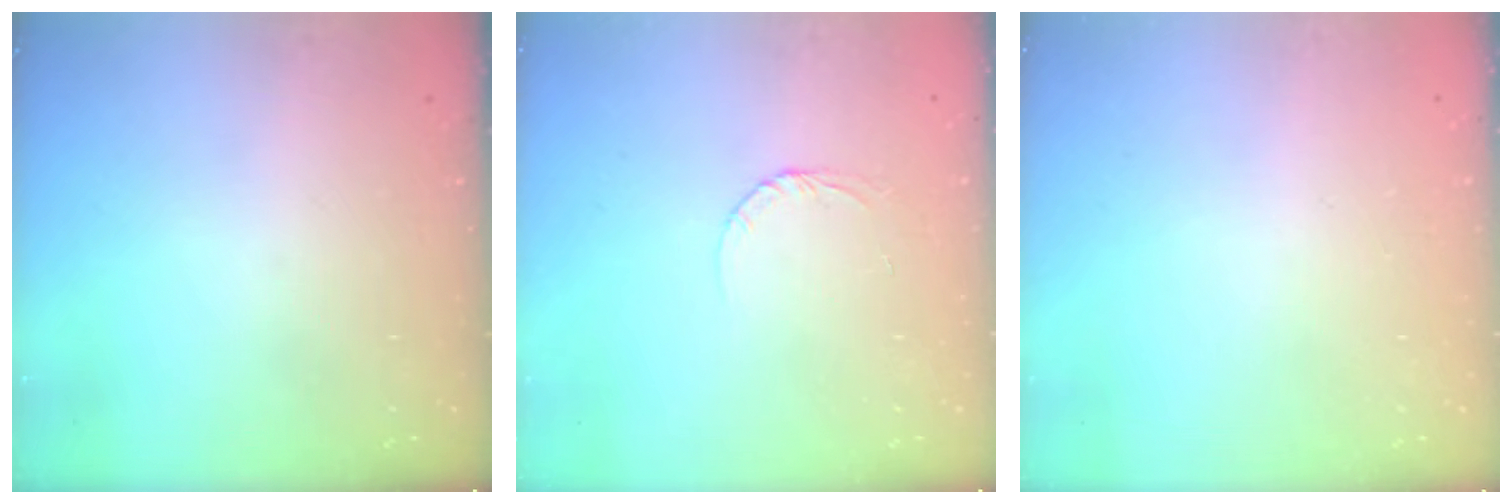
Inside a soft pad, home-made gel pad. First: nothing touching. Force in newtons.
{"total": 3.5, "press": 3.5, "slide": 0.3}
{"total": 2.6, "press": 2.6, "slide": 0.2}